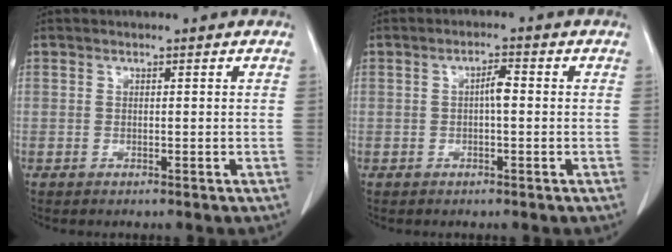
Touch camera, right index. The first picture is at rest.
{"total": 2.4, "force": [0.0, 0.6, 2.3], "torque": [-0.039, 0.005, -0.002]}